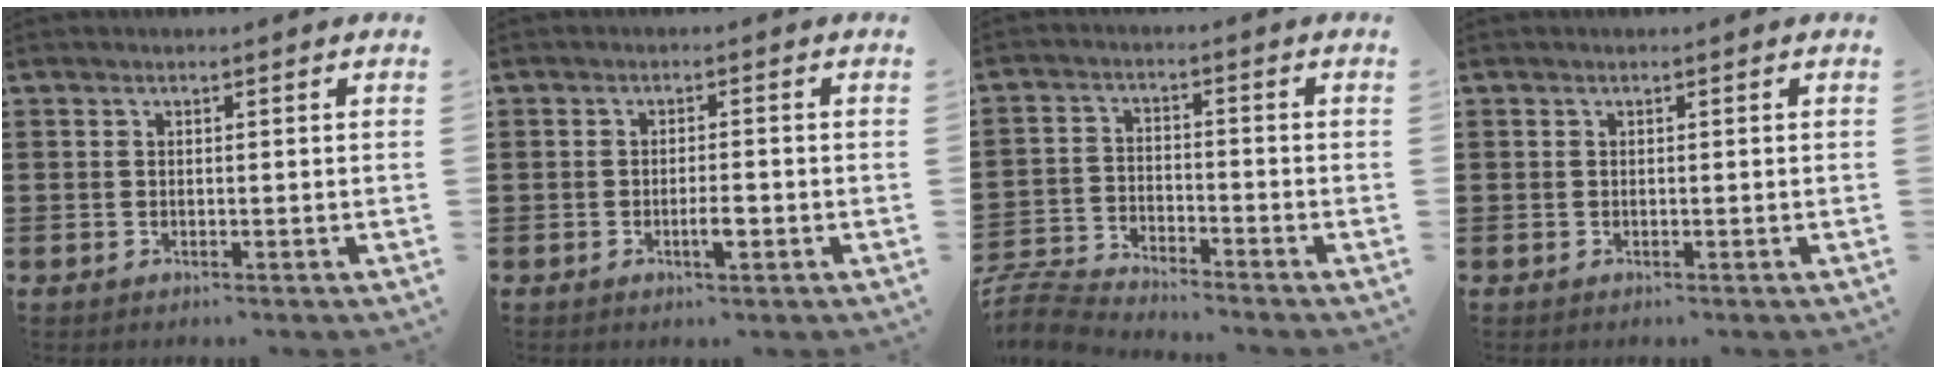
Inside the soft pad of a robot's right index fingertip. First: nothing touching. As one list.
[{"total": 2.8, "force": [-1.0, 0.7, 2.5], "torque": [-0.043, 0.001, -0.017]}, {"total": 5.9, "force": [-5.8, 0.5, 0.7], "torque": [-0.036, -0.001, -0.122]}, {"total": 0.0}]